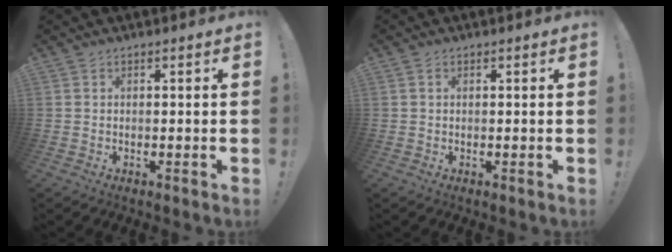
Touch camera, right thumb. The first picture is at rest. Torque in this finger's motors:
{"motor_torque": [0.18, -0.34, -0.34, 0.14, -0.04]}